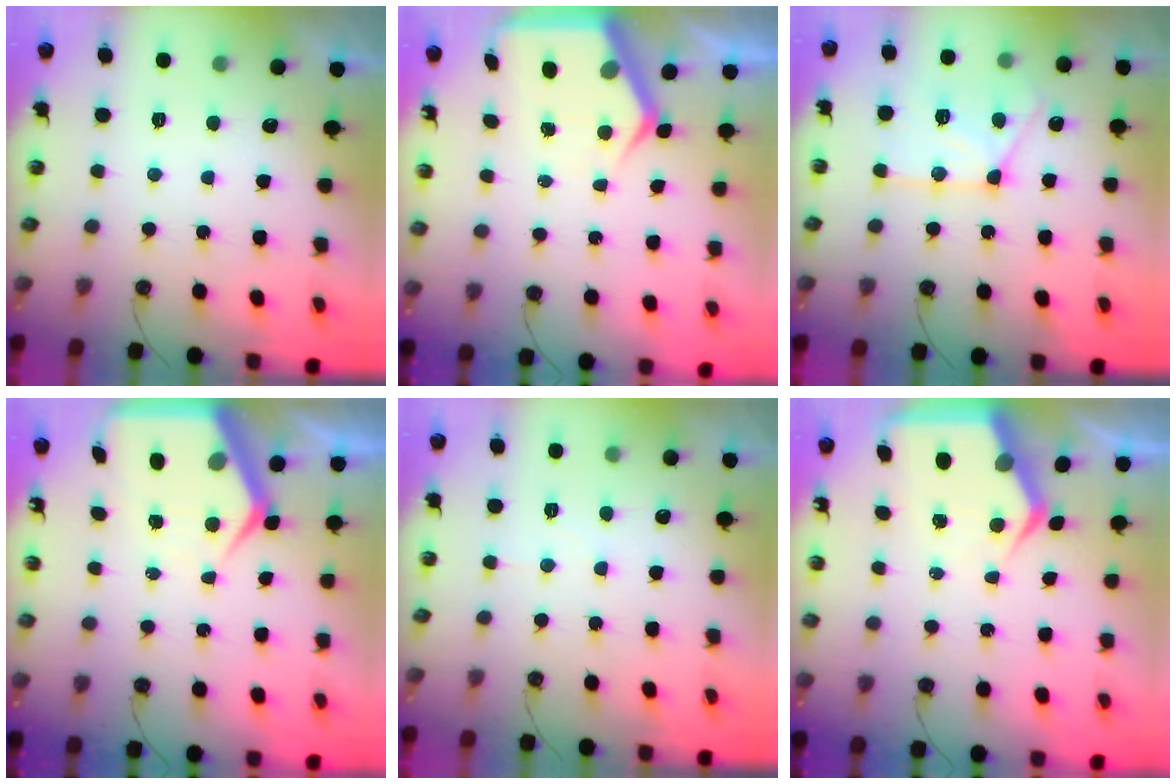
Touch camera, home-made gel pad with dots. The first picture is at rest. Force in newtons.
{"total": 7.1, "press": 7.1, "slide": 0.4}
{"total": 15.6, "press": 15.5, "slide": 1.8}
{"total": 8.2, "press": 8.2, "slide": 0.6}
{"total": 4.4, "press": 4.3, "slide": 0.7}
{"total": 7.9, "press": 7.8, "slide": 1.2}